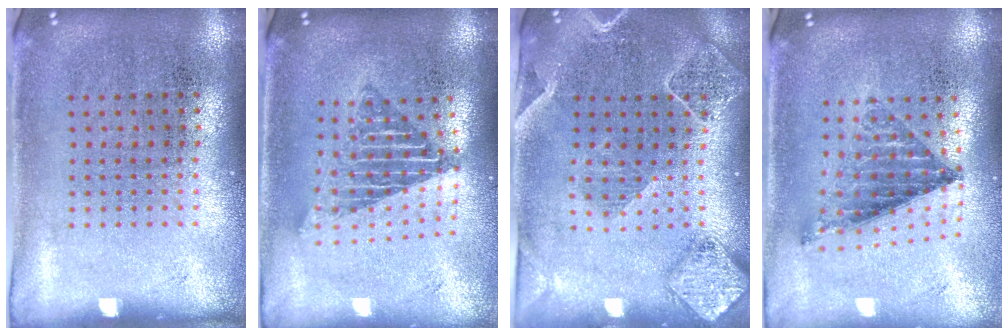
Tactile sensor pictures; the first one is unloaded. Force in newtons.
{"total": 1.7, "press": 1.3, "slide": 1.0}
{"total": 2.3, "press": 2.1, "slide": 0.9}
{"total": 0.9, "press": 0.9, "slide": 0.2}